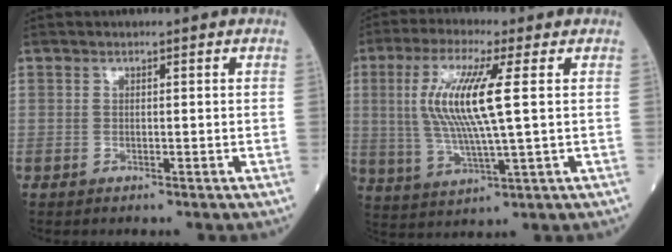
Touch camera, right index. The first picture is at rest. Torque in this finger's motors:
{"motor_torque": [1.45, 0.68, 0.63, 0.21]}